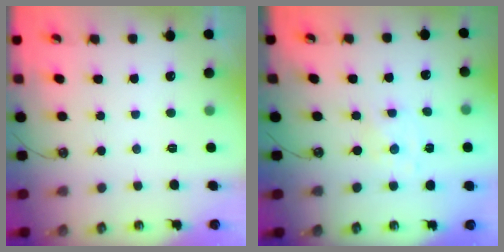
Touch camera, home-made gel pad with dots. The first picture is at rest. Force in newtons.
{"total": 0.8, "press": 0.8, "slide": 0.2}